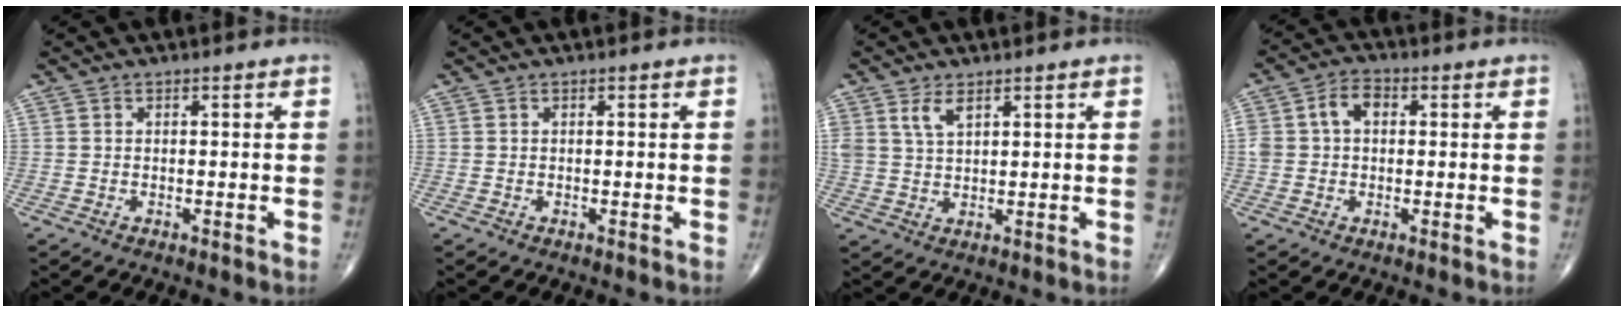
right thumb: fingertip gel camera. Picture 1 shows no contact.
{"total": 0.0}
{"total": 3.6, "force": [2.1, 1.6, 2.4], "torque": [-0.044, -0.009, 0.047]}
{"total": 5.9, "force": [0.9, 4.1, 4.2], "torque": [-0.079, 0.023, 0.015]}